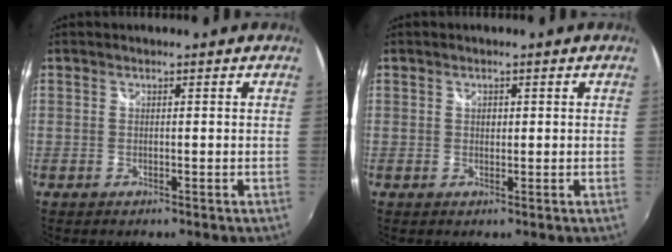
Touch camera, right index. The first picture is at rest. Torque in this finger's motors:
{"motor_torque": [0.08, 0.04, 0.07, 0.02]}